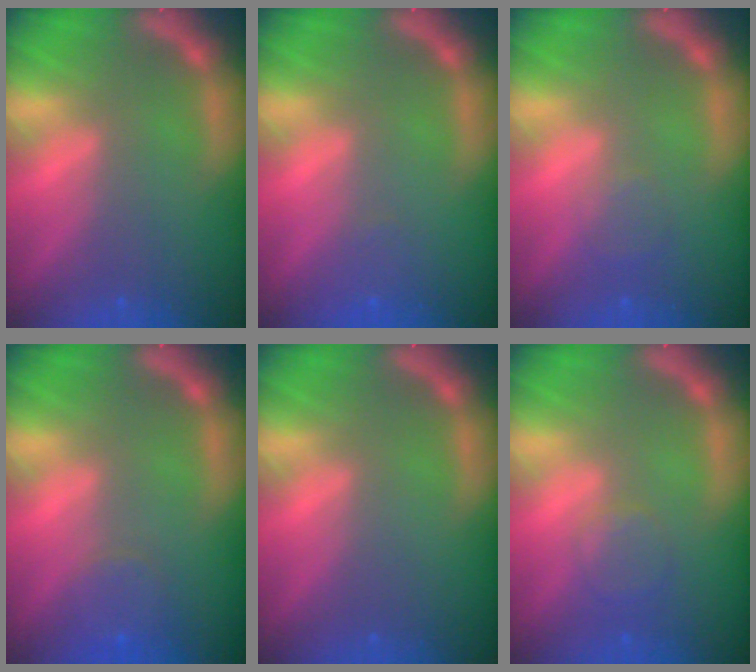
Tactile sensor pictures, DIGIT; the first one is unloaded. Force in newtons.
{"total": 1.0}
{"total": 1.5}
{"total": 2.4}
{"total": 0.0}
{"total": 2.4}